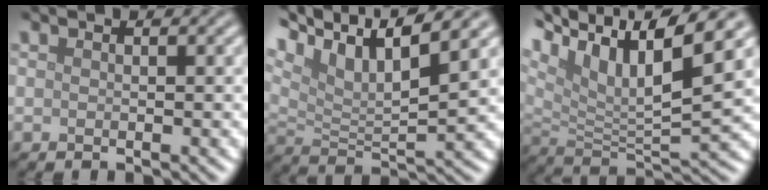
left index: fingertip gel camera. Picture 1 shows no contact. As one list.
[{"total": 11.3, "force": [7.4, 3.5, 7.8], "torque": [-0.157, 0.017, 0.134]}, {"total": 12.4, "force": [7.5, 4.1, 8.9], "torque": [-0.181, 0.021, 0.137]}]